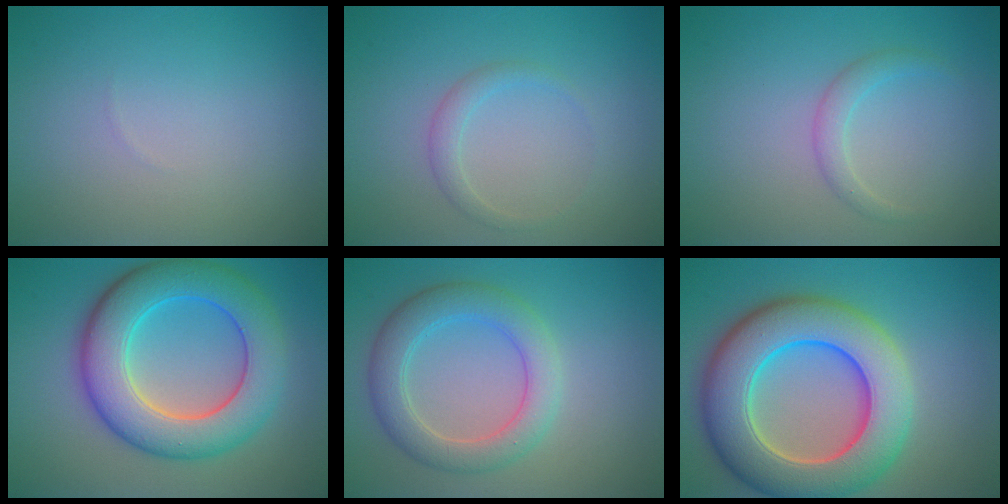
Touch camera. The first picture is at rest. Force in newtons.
{"total": 1.4, "press": 1.4, "slide": 0.0}
{"total": 1.5, "press": 1.5, "slide": 0.1}
{"total": 9.2, "press": 9.2, "slide": 0.2}
{"total": 4.5, "press": 4.5, "slide": 0.3}
{"total": 11.1, "press": 11.1, "slide": 0.3}